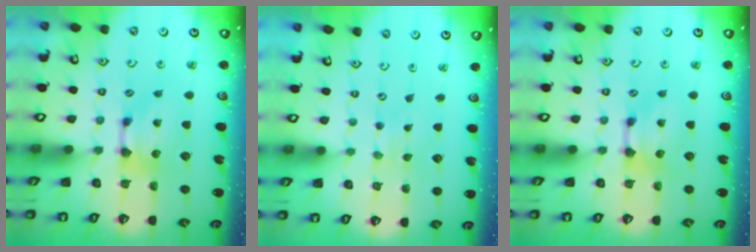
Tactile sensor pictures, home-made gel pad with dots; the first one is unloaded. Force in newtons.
{"total": 4.3, "press": 4.3, "slide": 0.1}
{"total": 0.0}